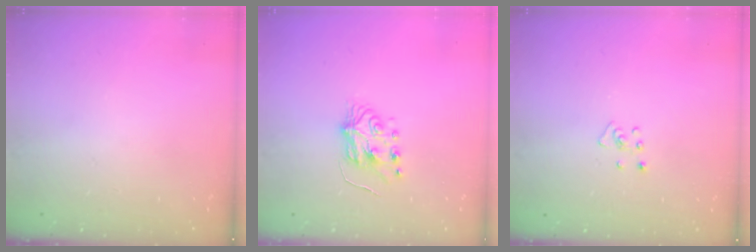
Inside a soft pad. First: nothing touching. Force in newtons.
{"total": 5.2, "press": 5.1, "slide": 0.7}
{"total": 3.6, "press": 3.6, "slide": 0.2}